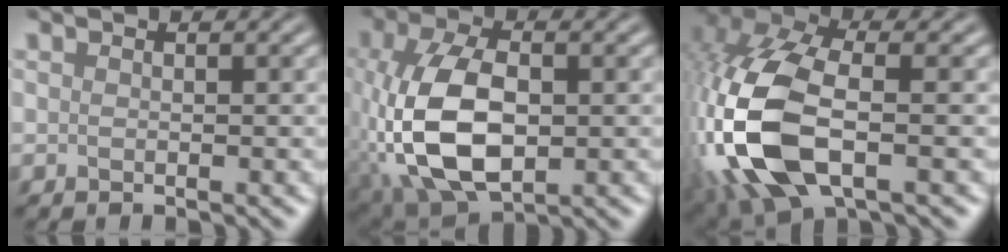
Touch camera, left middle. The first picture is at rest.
{"total": 10.8, "force": [-1.6, 6.0, 8.8], "torque": [-0.196, -0.005, -0.029]}
{"total": 14.1, "force": [-2.7, 7.2, 11.8], "torque": [-0.295, 0.003, -0.059]}